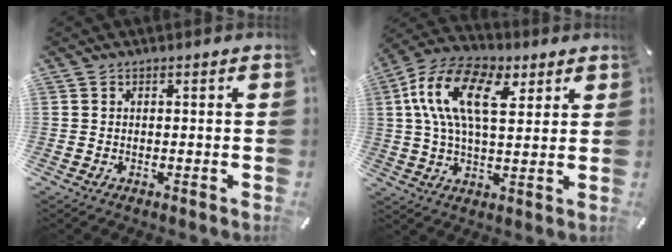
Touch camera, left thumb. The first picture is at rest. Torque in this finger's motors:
{"motor_torque": [0.56, 0.80, 2.14, -0.63, 0.62]}